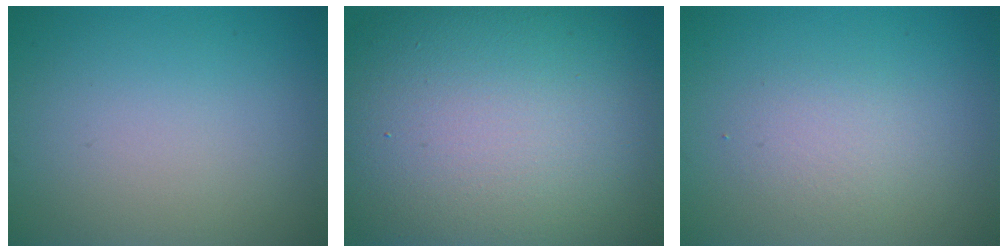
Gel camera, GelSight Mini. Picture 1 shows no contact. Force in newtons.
{"total": 17.8, "press": 17.7, "slide": 1.5}
{"total": 2.0, "press": 1.9, "slide": 0.2}